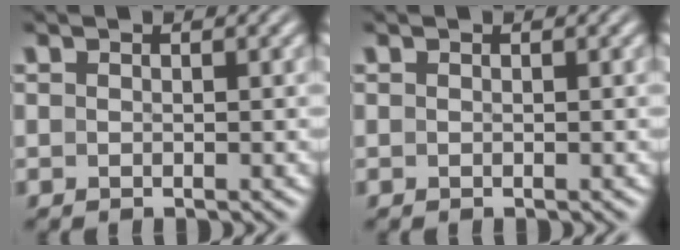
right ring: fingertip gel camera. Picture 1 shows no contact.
{"total": 0.0}